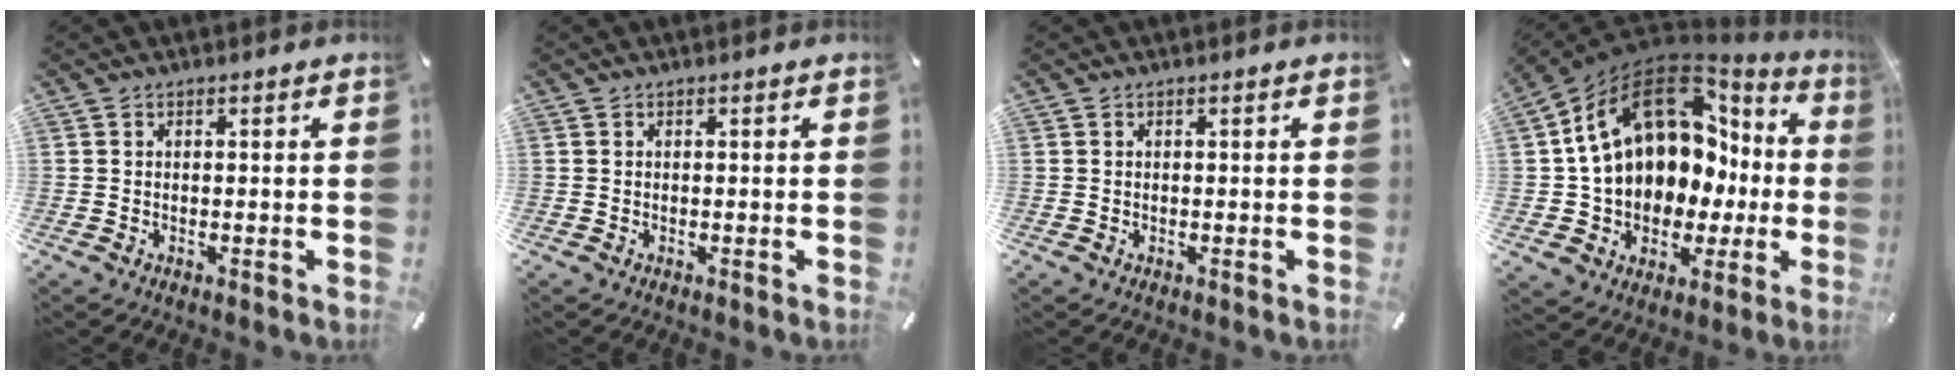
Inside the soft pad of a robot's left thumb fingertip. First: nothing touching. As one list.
[{"total": 0.0}, {"total": 0.0}, {"total": 18.5, "force": [5.9, 13.1, 11.7], "torque": [-0.207, -0.040, 0.101]}]